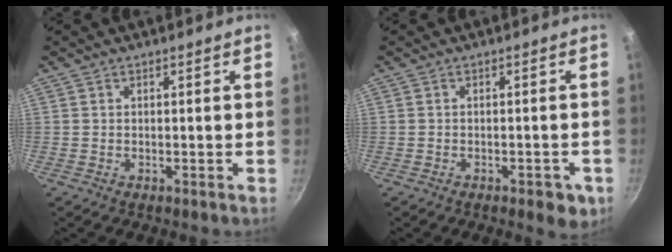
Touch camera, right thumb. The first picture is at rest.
{"total": 3.9, "force": [-1.9, 1.7, 2.9], "torque": [-0.027, 0.007, -0.021]}